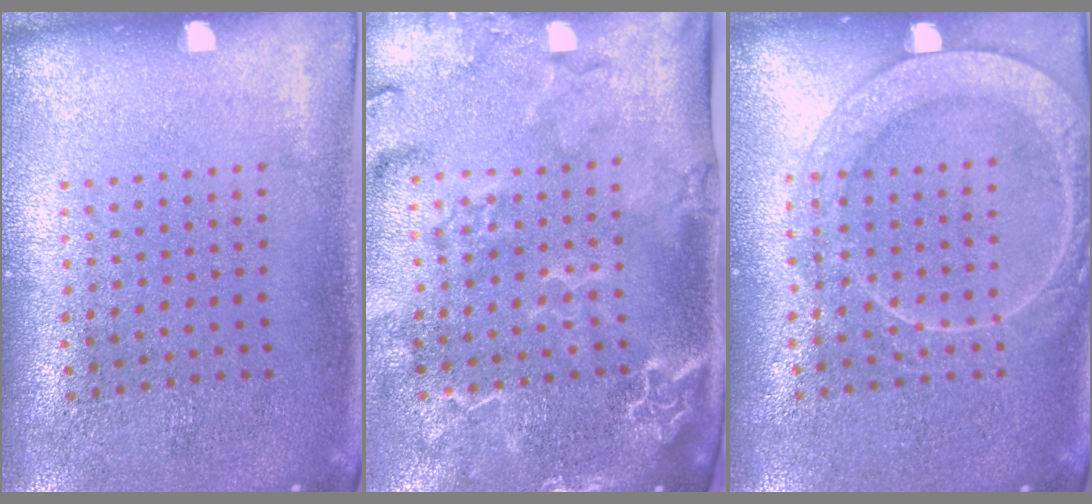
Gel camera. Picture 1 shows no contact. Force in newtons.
{"total": 2.8, "press": 2.5, "slide": 1.4}
{"total": 2.7, "press": 2.6, "slide": 0.3}